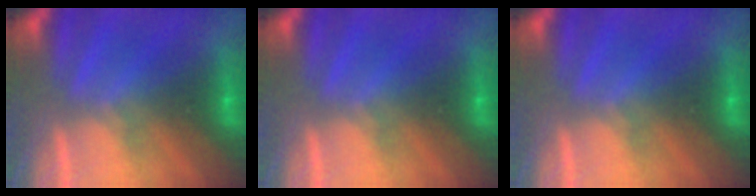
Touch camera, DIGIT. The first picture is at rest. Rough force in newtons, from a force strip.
{"total": 0.0}
{"total": 0.0}